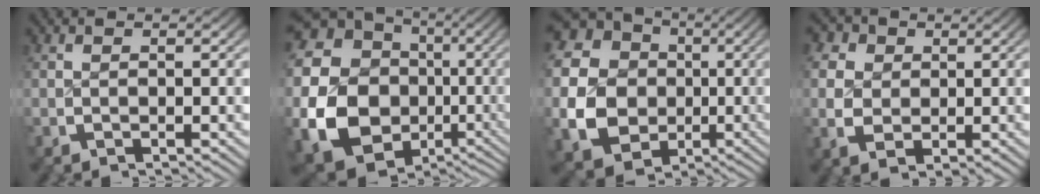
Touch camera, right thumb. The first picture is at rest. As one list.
[{"total": 16.6, "force": [-2.9, 13.5, 9.2], "torque": [-0.257, -0.077, -0.025]}, {"total": 16.7, "force": [-1.2, 14.5, 8.1], "torque": [-0.223, -0.062, -0.013]}, {"total": 5.5, "force": [0.7, 4.6, 3.1], "torque": [-0.074, -0.019, 0.018]}]